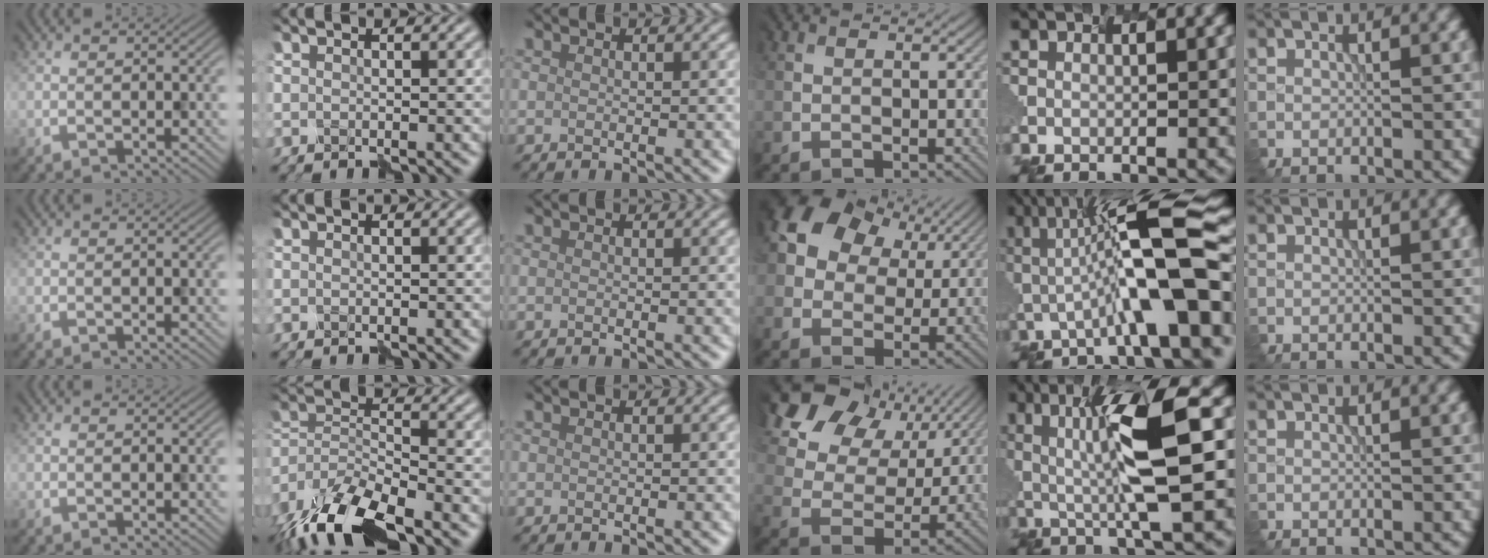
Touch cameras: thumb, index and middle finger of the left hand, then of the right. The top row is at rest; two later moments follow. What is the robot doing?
{"motion": "disassemble", "object": "puzzle pieces"}